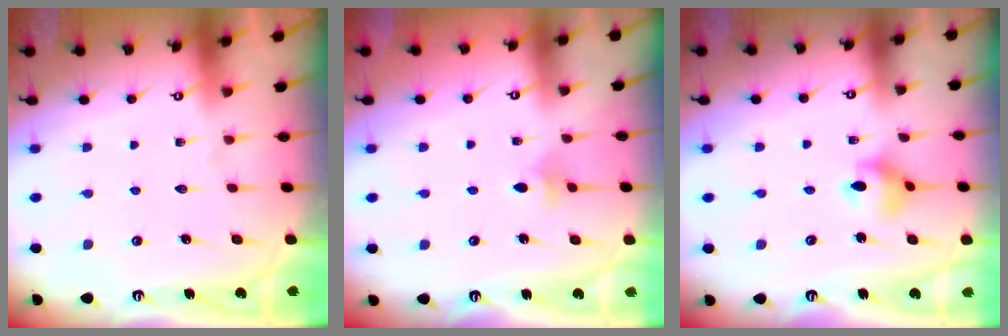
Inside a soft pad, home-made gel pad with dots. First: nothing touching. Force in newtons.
{"total": 4.0, "press": 3.8, "slide": 1.1}
{"total": 5.2, "press": 5.2, "slide": 0.2}